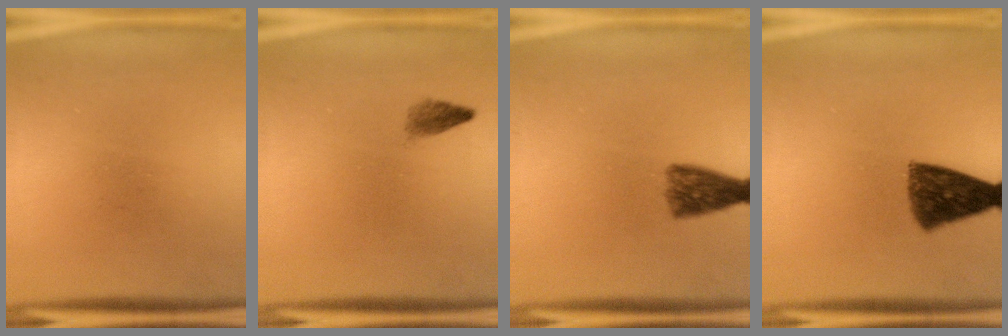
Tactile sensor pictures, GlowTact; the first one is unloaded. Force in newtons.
{"total": 1.4}
{"total": 5.1}
{"total": 9.1}